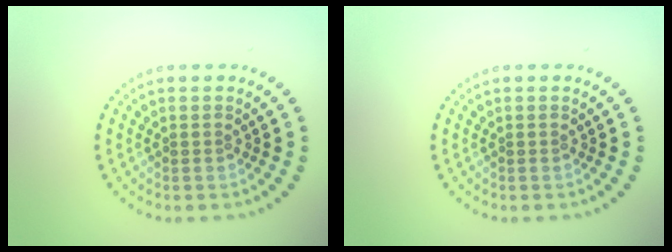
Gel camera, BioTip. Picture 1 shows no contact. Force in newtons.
{"total": 0.0}